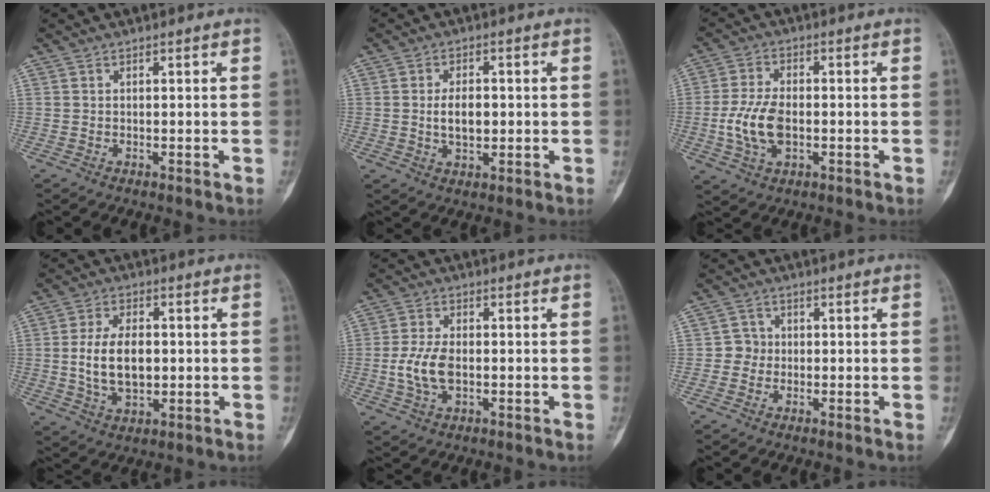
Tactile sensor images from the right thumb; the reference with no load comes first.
{"total": 5.2, "force": [-0.1, 3.0, 4.2], "torque": [-0.063, -0.001, 0.000]}
{"total": 8.8, "force": [-1.3, 5.1, 7.1], "torque": [-0.148, 0.007, -0.025]}
{"total": 10.1, "force": [0.0, 6.0, 8.1], "torque": [-0.139, 0.000, 0.005]}
{"total": 6.9, "force": [-0.8, 3.9, 5.6], "torque": [-0.123, 0.004, -0.015]}
{"total": 2.7, "force": [-0.3, 2.7, 0.5], "torque": [0.011, 0.010, -0.014]}